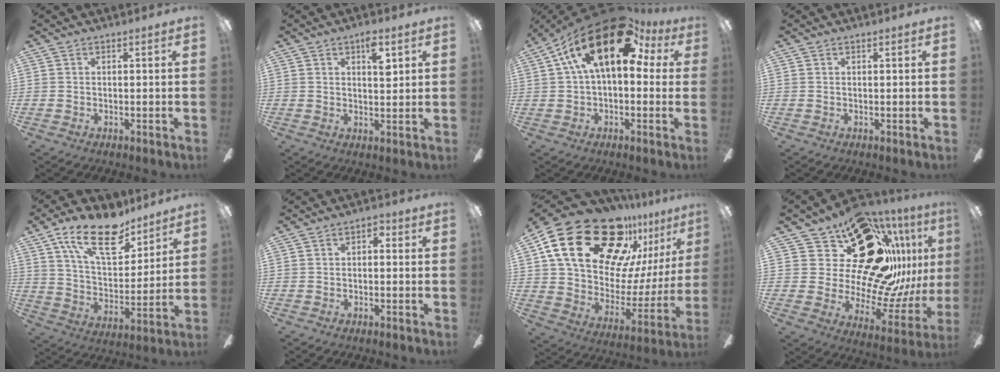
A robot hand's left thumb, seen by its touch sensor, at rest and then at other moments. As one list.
[{"total": 6.3, "force": [2.9, 2.7, 4.9], "torque": [-0.062, -0.008, 0.041]}, {"total": 21.4, "force": [9.6, 10.4, 16.0], "torque": [-0.284, -0.035, 0.157]}, {"total": 0.0}, {"total": 19.6, "force": [13.1, 8.8, 11.6], "torque": [-0.189, -0.066, 0.228]}, {"total": 2.1, "force": [-0.8, 1.5, 1.2], "torque": [-0.012, 0.009, -0.018]}, {"total": 29.5, "force": [18.8, 15.8, 16.3], "torque": [-0.271, -0.119, 0.352]}, {"total": 25.8, "force": [13.6, 13.7, 17.1], "torque": [-0.272, -0.105, 0.261]}]